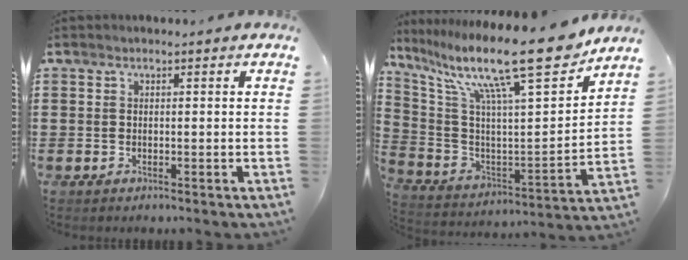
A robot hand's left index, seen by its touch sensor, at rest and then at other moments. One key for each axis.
{"total": 17.2, "fx": 12.9, "fy": 1.7, "fz": 11.1, "tx": -0.219, "ty": -0.082, "tz": 0.202}